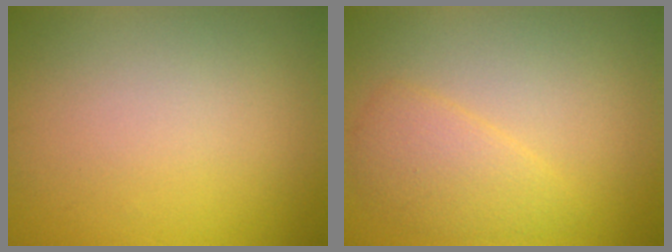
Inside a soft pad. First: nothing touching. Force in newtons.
{"total": 2.7, "press": 2.7, "slide": 0.2}